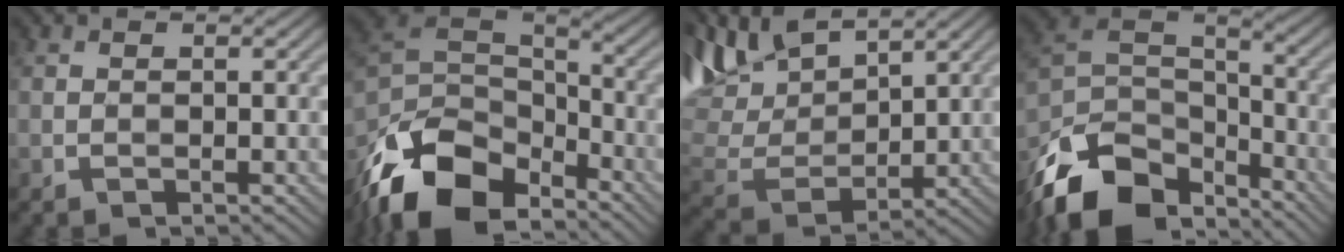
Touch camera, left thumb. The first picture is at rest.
{"total": 14.0, "force": [-8.9, 7.4, 7.8], "torque": [-0.189, -0.009, -0.174]}
{"total": 10.8, "force": [8.0, 3.8, 6.1], "torque": [-0.170, 0.016, 0.161]}
{"total": 13.2, "force": [-9.5, 6.7, 6.3], "torque": [-0.157, -0.001, -0.179]}